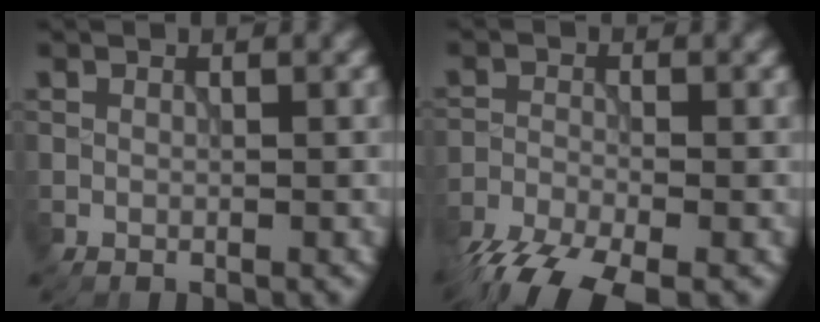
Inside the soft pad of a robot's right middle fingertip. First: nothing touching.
{"total": 7.6, "force": [-5.9, 2.1, 4.3], "torque": [-0.085, -0.037, -0.116]}